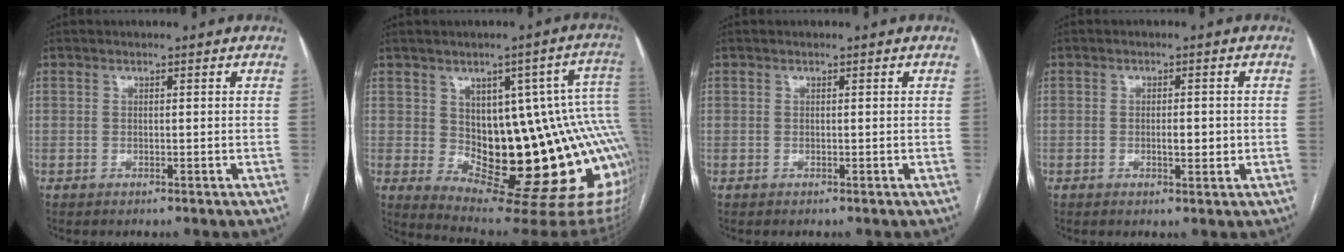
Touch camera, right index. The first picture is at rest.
{"total": 21.6, "force": [-1.2, 7.8, 20.1], "torque": [-0.148, 0.028, 0.005]}
{"total": 0.0}
{"total": 2.4, "force": [-0.3, 0.8, 2.3], "torque": [-0.041, 0.001, 0.000]}